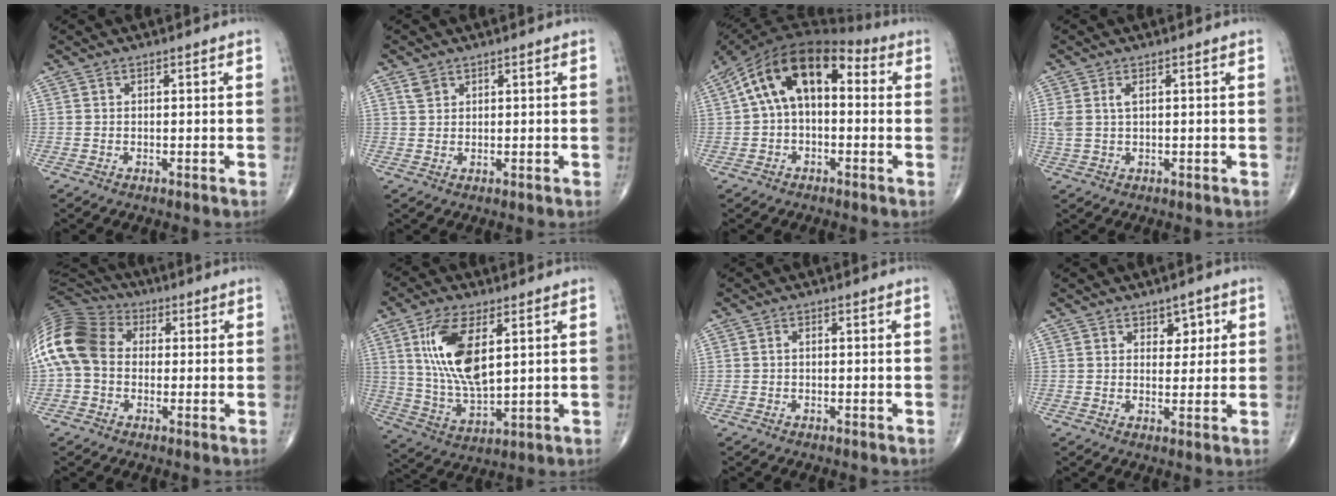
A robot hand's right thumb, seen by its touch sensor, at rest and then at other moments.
{"total": 2.0, "force": [1.2, 1.5, 0.7], "torque": [-0.006, -0.002, 0.022]}
{"total": 14.4, "force": [2.0, 8.4, 11.5], "torque": [-0.188, 0.044, 0.020]}
{"total": 3.3, "force": [0.9, 1.6, 2.8], "torque": [-0.077, 0.011, 0.025]}
{"total": 16.5, "force": [1.0, 12.7, 10.4], "torque": [-0.228, 0.041, 0.009]}
{"total": 14.5, "force": [4.5, 6.2, 12.2], "torque": [-0.240, -0.022, 0.095]}
{"total": 0.6, "force": [-0.1, 0.4, 0.5], "torque": [-0.008, 0.001, -0.005]}
{"total": 3.8, "force": [1.7, 2.7, 2.0], "torque": [0.003, -0.008, 0.023]}